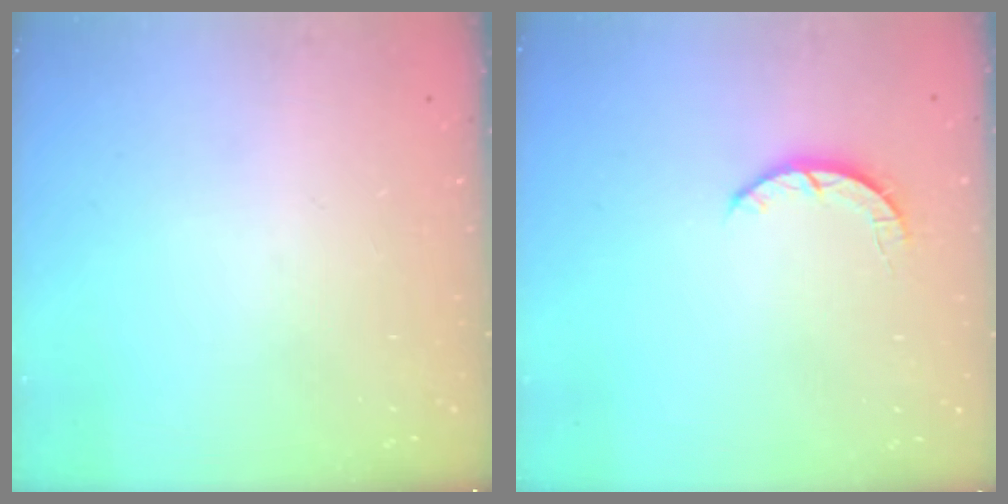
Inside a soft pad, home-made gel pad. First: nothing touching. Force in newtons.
{"total": 2.5, "press": 2.4, "slide": 0.4}